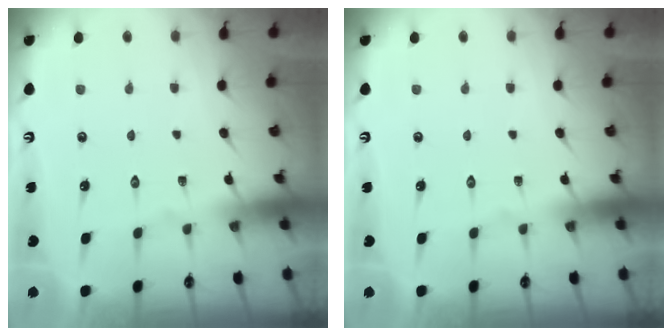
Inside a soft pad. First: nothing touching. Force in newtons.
{"total": 0.0}